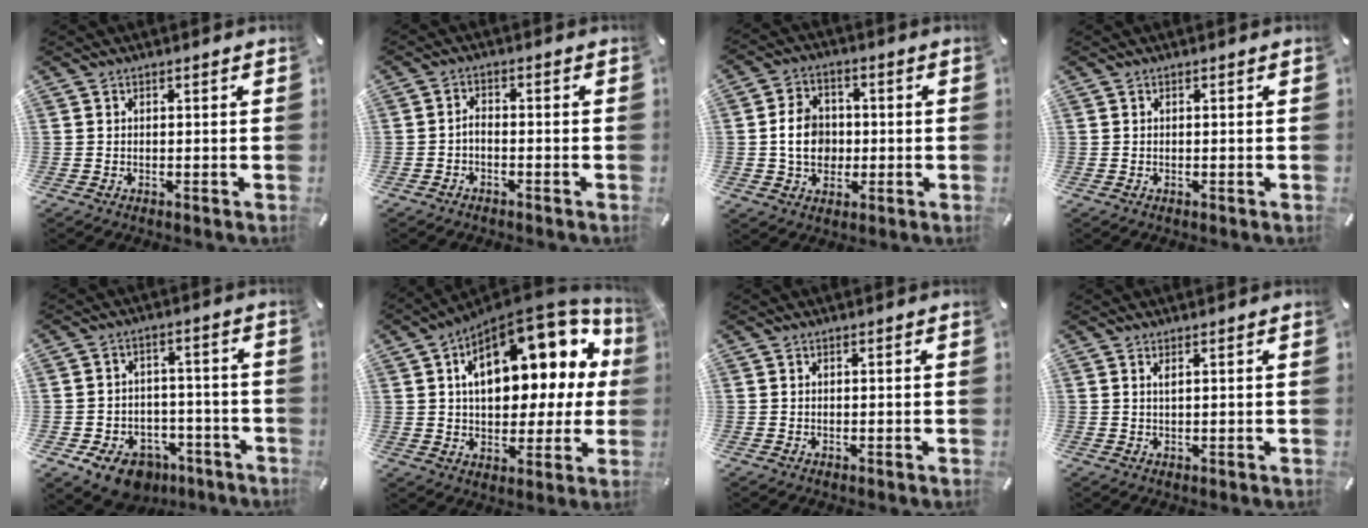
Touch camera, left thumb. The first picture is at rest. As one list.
[{"total": 2.4, "force": [-1.6, 1.3, 1.3], "torque": [-0.025, 0.010, -0.031]}, {"total": 8.6, "force": [-0.3, 7.2, 4.6], "torque": [-0.082, 0.008, -0.007]}, {"total": 0.0}, {"total": 9.8, "force": [-6.2, 6.5, 3.9], "torque": [-0.066, 0.052, -0.104]}, {"total": 21.7, "force": [7.7, 12.0, 16.4], "torque": [-0.233, -0.047, 0.129]}, {"total": 0.0}, {"total": 1.2, "force": [0.6, 0.1, 1.0], "torque": [-0.022, -0.001, 0.010]}]